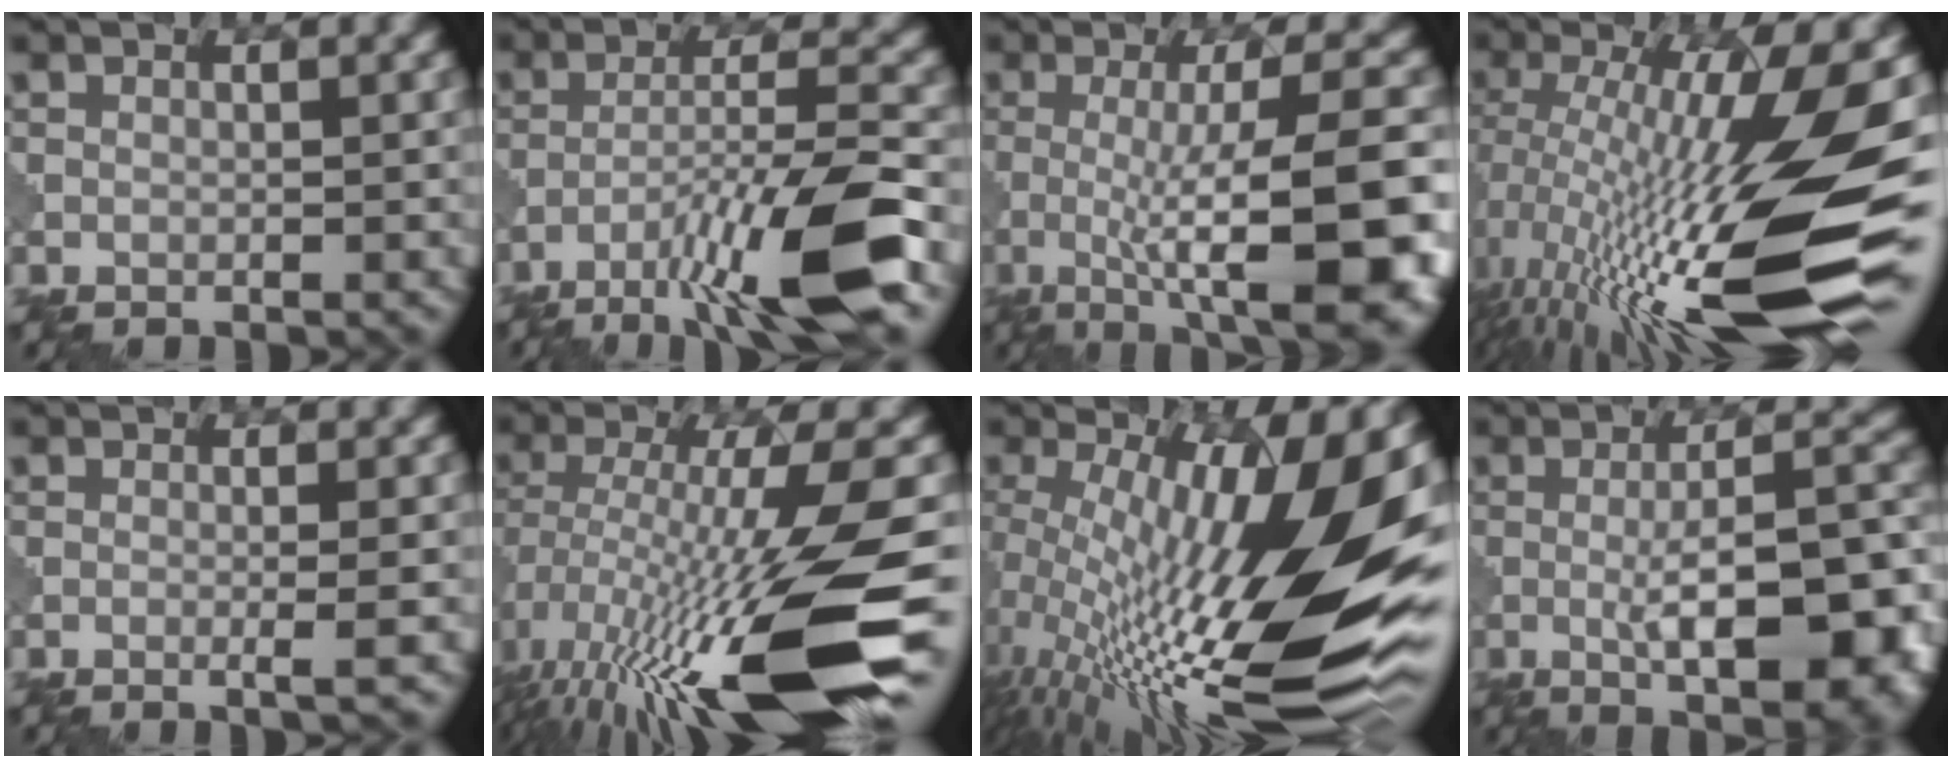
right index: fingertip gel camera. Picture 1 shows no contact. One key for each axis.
{"total": 10.1, "fx": -6.1, "fy": 1.0, "fz": 8.0, "tx": -0.134, "ty": 0.010, "tz": -0.106}
{"total": 12.8, "fx": -3.1, "fy": 3.1, "fz": 12.0, "tx": -0.158, "ty": 0.003, "tz": -0.048}
{"total": 17.5, "fx": -3.2, "fy": 3.9, "fz": 16.7, "tx": -0.290, "ty": 0.010, "tz": -0.054}
{"total": 2.0, "fx": -0.4, "fy": 0.4, "fz": 1.9, "tx": -0.027, "ty": 0.000, "tz": -0.013}
{"total": 16.0, "fx": -5.7, "fy": 3.5, "fz": 14.6, "tx": -0.279, "ty": -0.019, "tz": -0.081}
{"total": 19.3, "fx": 0.7, "fy": 5.5, "fz": 18.5, "tx": -0.290, "ty": -0.014, "tz": 0.017}
{"total": 11.8, "fx": -2.4, "fy": 3.5, "fz": 11.0, "tx": -0.157, "ty": -0.003, "tz": -0.039}